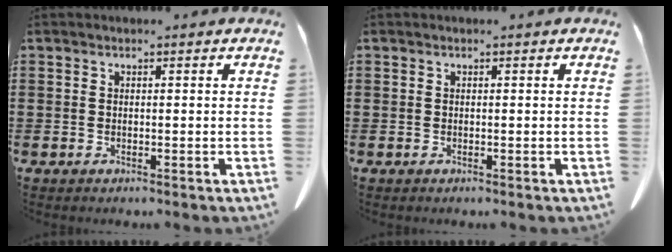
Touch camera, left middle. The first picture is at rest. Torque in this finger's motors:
{"motor_torque": [0.03, -0.10, -0.01, 0.00]}